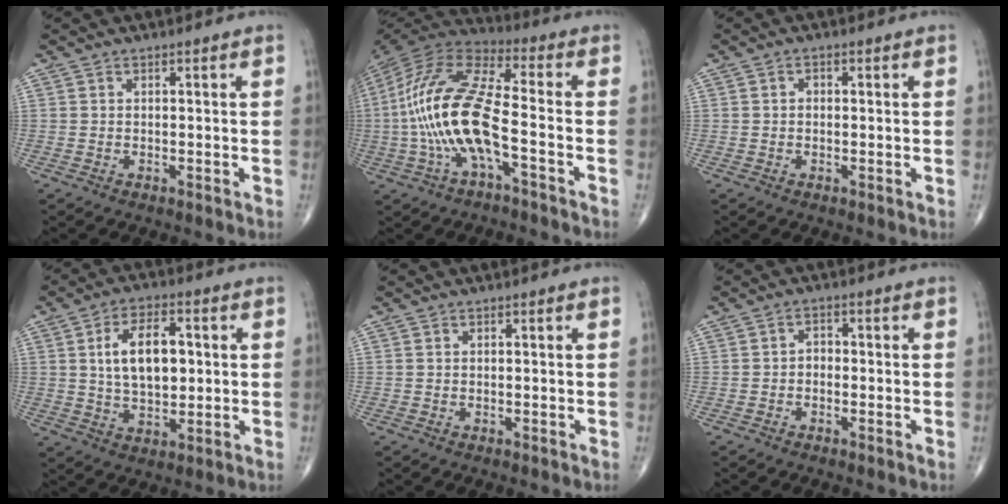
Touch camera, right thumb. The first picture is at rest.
{"total": 19.3, "force": [-3.8, 6.5, 17.8], "torque": [-0.389, 0.039, -0.071]}
{"total": 1.0, "force": [0.1, 0.8, 0.6], "torque": [-0.006, 0.004, -0.002]}
{"total": 11.3, "force": [1.8, 6.3, 9.3], "torque": [-0.141, 0.000, 0.033]}
{"total": 0.0}
{"total": 1.8, "force": [-0.6, 1.4, 1.0], "torque": [-0.004, 0.009, -0.018]}